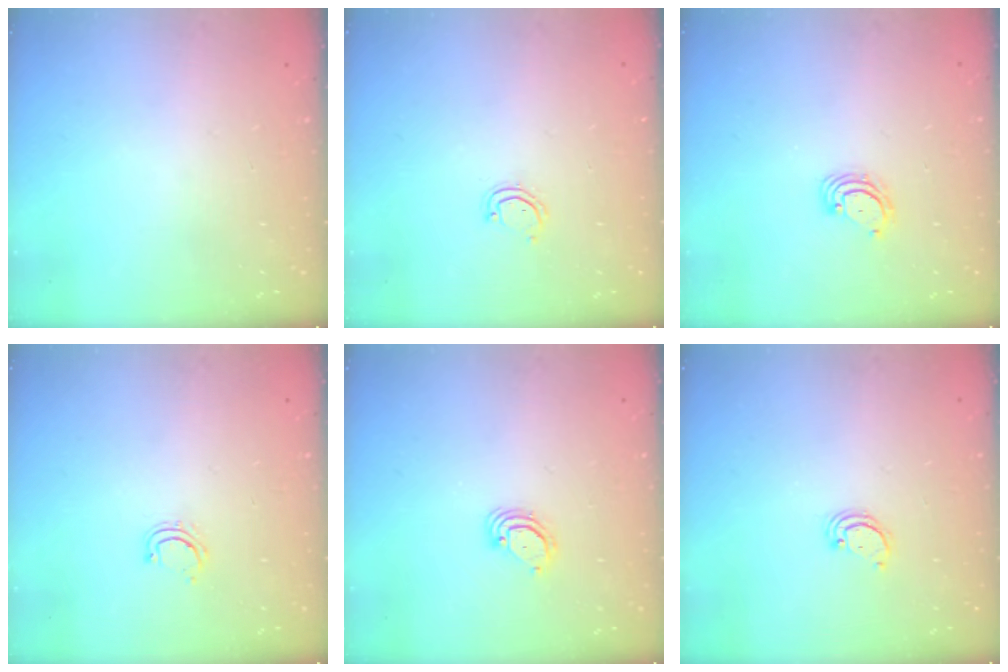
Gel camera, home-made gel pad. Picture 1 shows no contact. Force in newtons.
{"total": 3.5, "press": 3.5, "slide": 0.3}
{"total": 4.5, "press": 4.4, "slide": 0.5}
{"total": 4.1, "press": 4.0, "slide": 1.0}
{"total": 3.2, "press": 3.2, "slide": 0.2}
{"total": 2.2, "press": 2.2, "slide": 0.2}